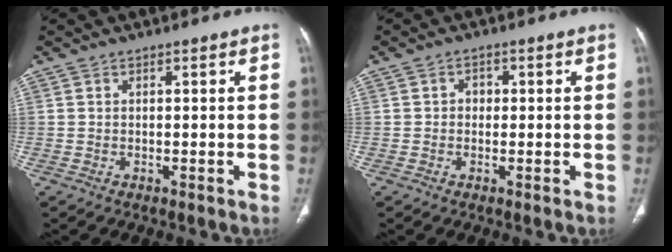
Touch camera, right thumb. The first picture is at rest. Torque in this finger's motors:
{"motor_torque": [-0.28, -0.32, 0.21, 0.26, -0.01]}